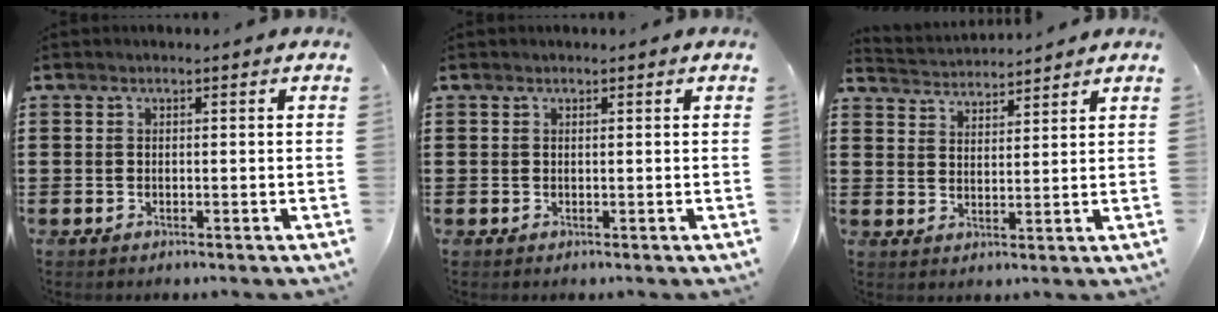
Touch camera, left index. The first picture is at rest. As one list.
[{"total": 0.0}, {"total": 3.0, "force": [2.9, 0.0, -0.5], "torque": [-0.002, -0.016, 0.051]}]